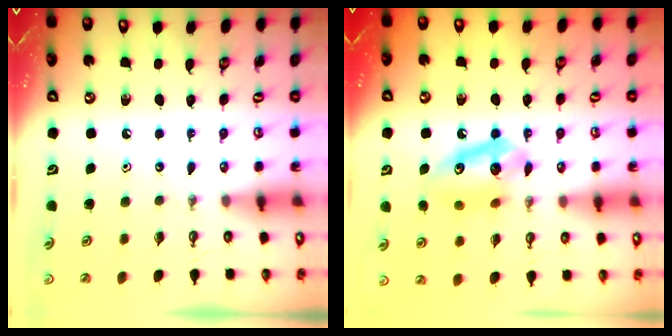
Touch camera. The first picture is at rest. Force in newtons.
{"total": 9.9, "press": 9.8, "slide": 1.4}